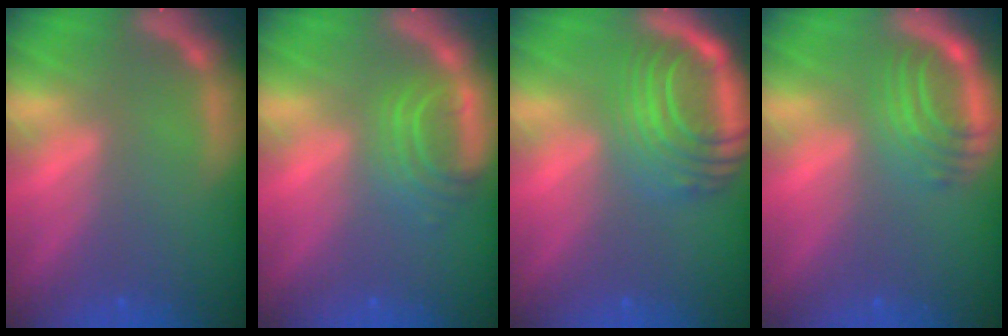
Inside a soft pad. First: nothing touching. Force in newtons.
{"total": 4.0}
{"total": 9.5}
{"total": 5.0}